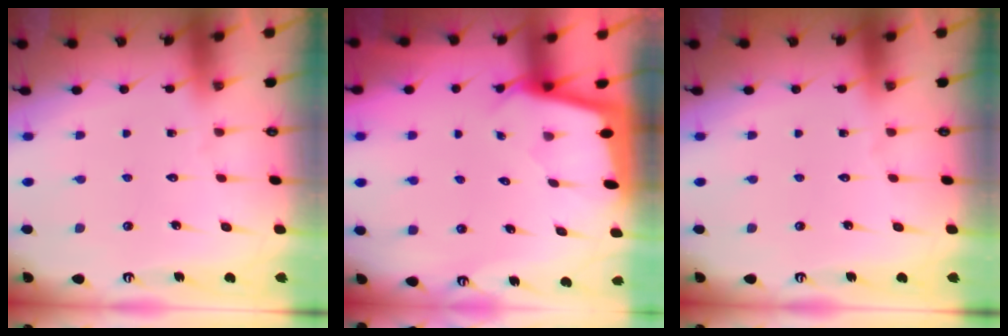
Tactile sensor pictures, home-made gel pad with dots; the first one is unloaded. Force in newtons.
{"total": 1.9, "press": 1.9, "slide": 0.2}
{"total": 0.0}